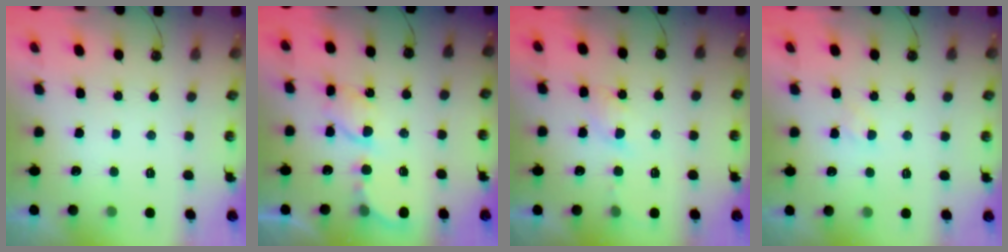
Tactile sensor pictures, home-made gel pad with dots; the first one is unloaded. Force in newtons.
{"total": 6.4, "press": 6.3, "slide": 0.4}
{"total": 3.9, "press": 3.9, "slide": 0.4}
{"total": 2.9, "press": 2.8, "slide": 0.4}